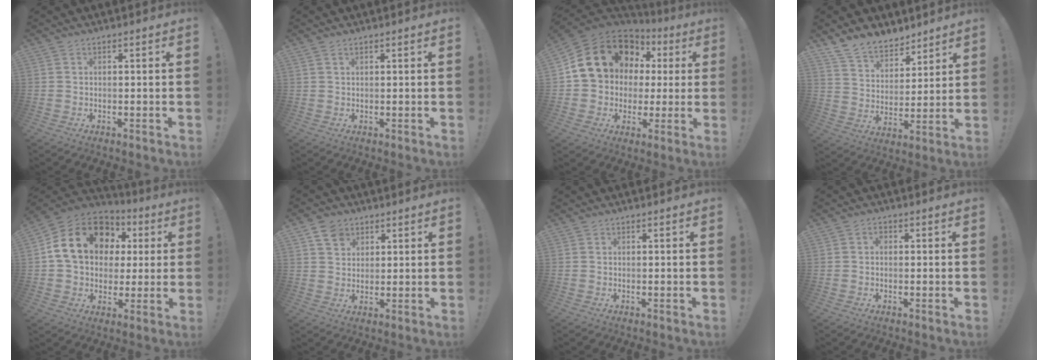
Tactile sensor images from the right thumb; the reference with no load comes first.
{"total": 0.8, "force": [0.6, 0.4, 0.4], "torque": [-0.007, -0.001, 0.012]}
{"total": 17.7, "force": [6.4, 14.2, 8.3], "torque": [-0.126, -0.027, 0.146]}
{"total": 11.4, "force": [9.5, 5.6, 2.9], "torque": [-0.058, -0.073, 0.184]}
{"total": 19.0, "force": [5.9, 14.2, 11.2], "torque": [-0.176, -0.011, 0.116]}
{"total": 5.8, "force": [3.6, 4.2, 1.5], "torque": [-0.017, -0.016, 0.067]}
{"total": 0.0}
{"total": 1.0, "force": [-0.3, 0.9, 0.5], "torque": [-0.003, 0.002, -0.008]}